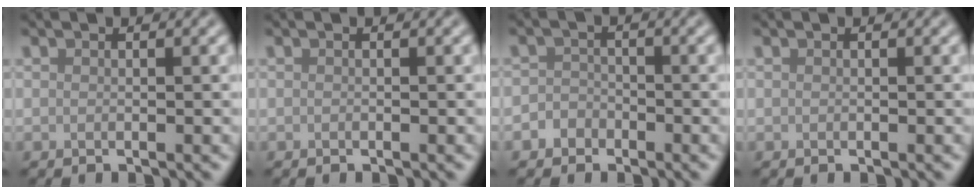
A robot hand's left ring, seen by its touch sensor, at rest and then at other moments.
{"total": 0.0}
{"total": 1.6, "force": [-1.0, 1.2, 0.2], "torque": [0.006, 0.005, -0.020]}
{"total": 0.0}